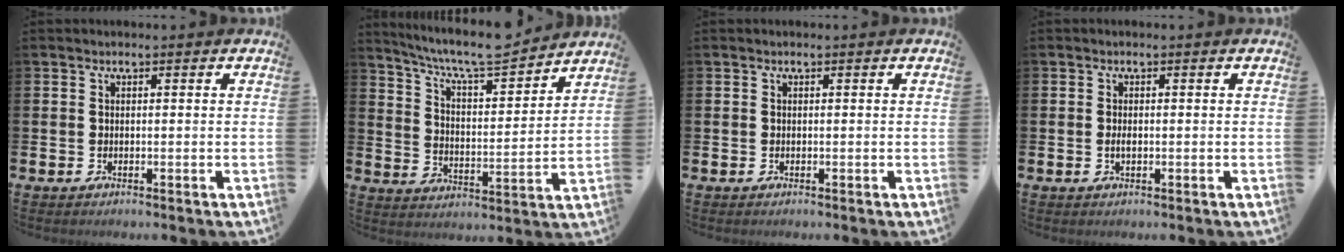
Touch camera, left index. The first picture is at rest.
{"total": 8.5, "force": [7.9, 1.1, 3.0], "torque": [-0.086, -0.053, 0.136]}
{"total": 0.0}
{"total": 1.0, "force": [-0.1, 0.5, 0.9], "torque": [-0.014, 0.001, -0.004]}